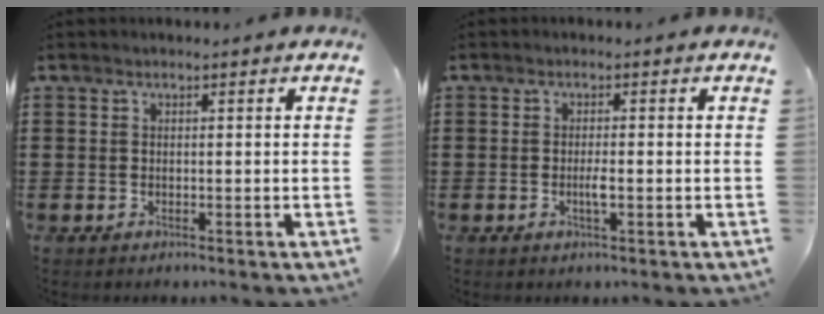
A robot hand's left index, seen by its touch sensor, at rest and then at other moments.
{"total": 1.8, "force": [-0.5, 0.2, 1.7], "torque": [-0.039, -0.003, -0.013]}